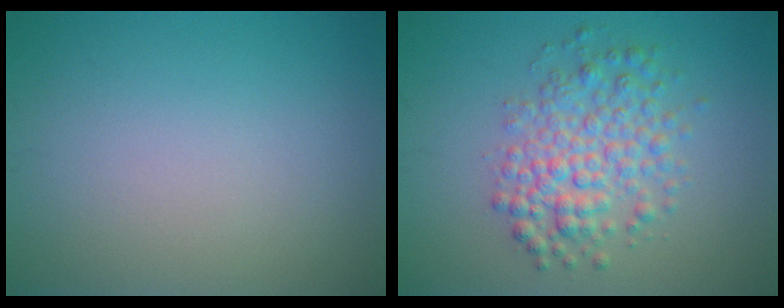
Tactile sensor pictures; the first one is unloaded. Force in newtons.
{"total": 4.8, "press": 4.8, "slide": 0.1}